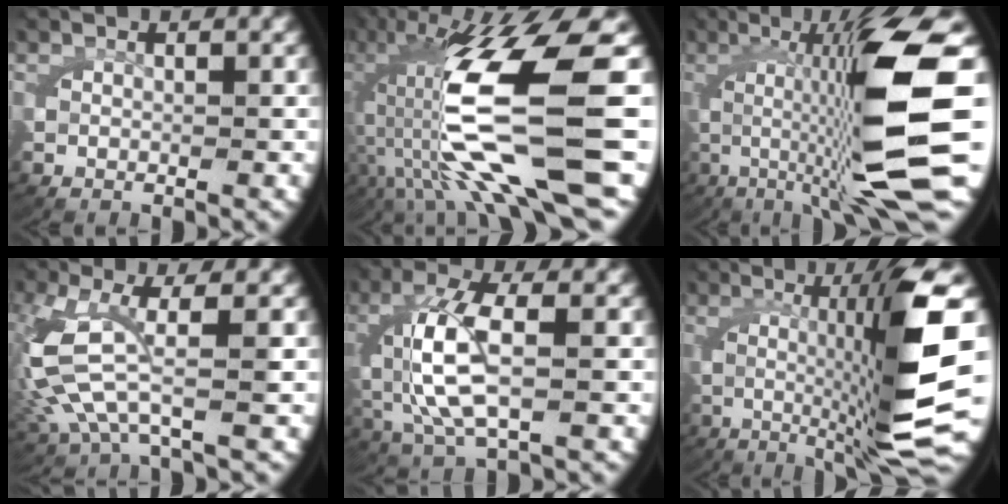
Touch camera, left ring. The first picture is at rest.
{"total": 15.9, "force": [-1.0, 6.4, 14.5], "torque": [-0.278, -0.025, 0.005]}
{"total": 13.0, "force": [0.3, 2.7, 12.7], "torque": [-0.190, 0.013, 0.004]}
{"total": 6.8, "force": [0.2, 3.9, 5.5], "torque": [-0.163, -0.019, 0.018]}
{"total": 6.3, "force": [-0.2, 2.9, 5.5], "torque": [-0.137, -0.012, 0.011]}
{"total": 12.3, "force": [1.1, 1.4, 12.1], "torque": [-0.178, 0.009, 0.022]}